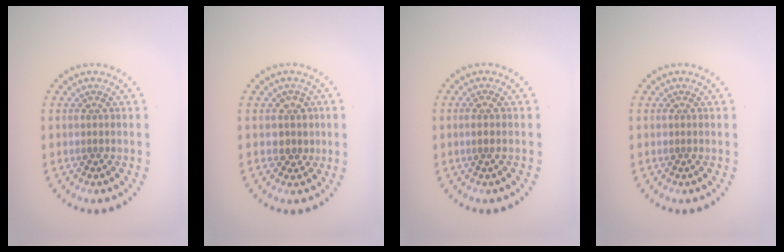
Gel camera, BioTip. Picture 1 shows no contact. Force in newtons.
{"total": 1.9, "press": 1.6, "slide": 1.0}
{"total": 0.7, "press": 0.5, "slide": 0.5}
{"total": 0.0}